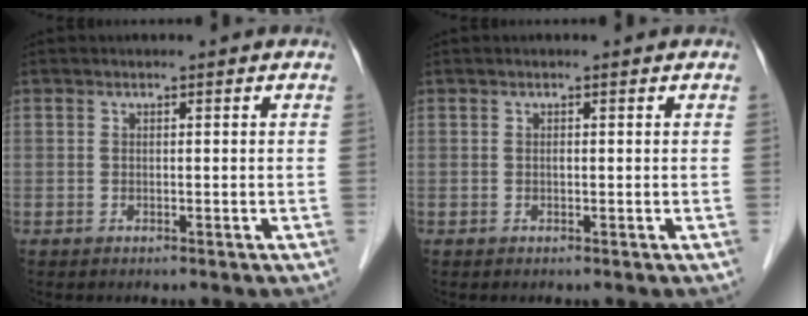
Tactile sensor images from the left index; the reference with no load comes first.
{"total": 0.0}